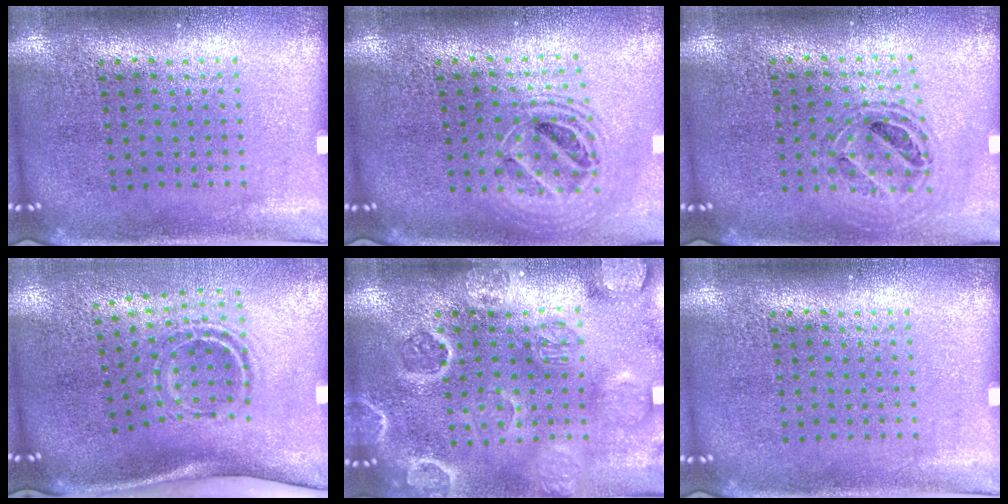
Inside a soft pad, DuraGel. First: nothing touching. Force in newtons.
{"total": 1.8, "press": 1.5, "slide": 1.0}
{"total": 0.8, "press": 0.8, "slide": 0.0}
{"total": 2.0, "press": 1.2, "slide": 1.7}
{"total": 3.2, "press": 3.0, "slide": 0.9}
{"total": 0.0}